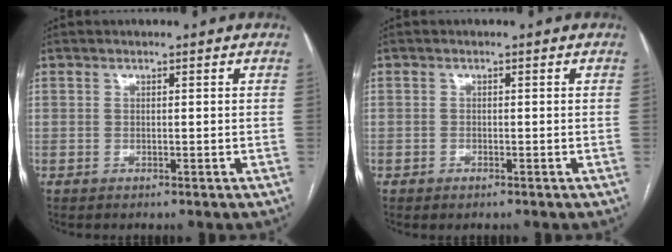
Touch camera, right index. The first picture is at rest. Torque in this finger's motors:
{"motor_torque": [0.37, -0.35, 0.07, 0.00]}